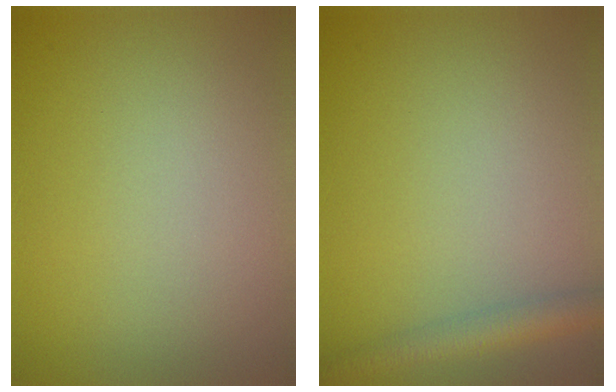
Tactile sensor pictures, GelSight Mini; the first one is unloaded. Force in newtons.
{"total": 2.9, "press": 2.9, "slide": 0.1}